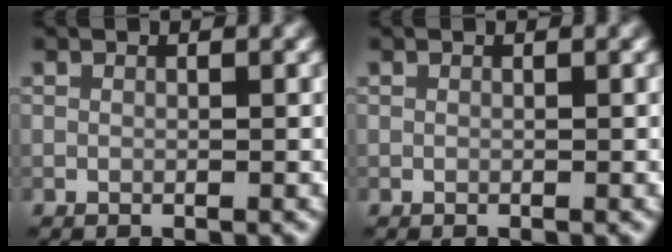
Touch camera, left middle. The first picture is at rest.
{"total": 0.0}